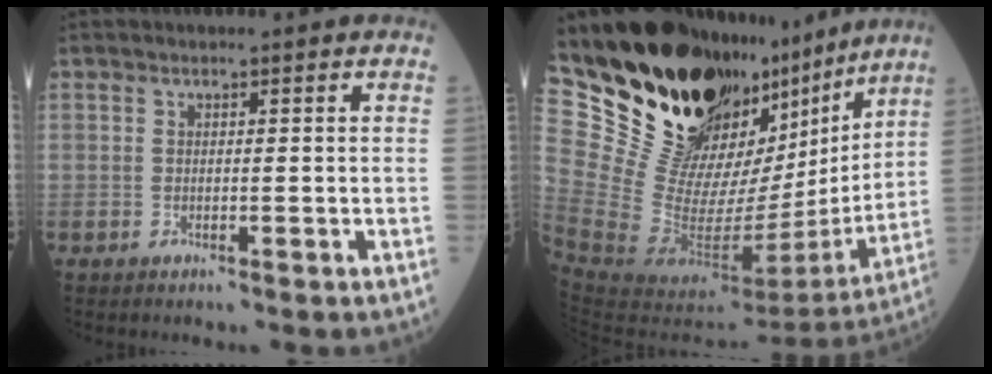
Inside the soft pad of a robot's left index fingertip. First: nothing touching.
{"total": 32.7, "force": [25.5, 12.6, 16.1], "torque": [-0.276, -0.020, 0.397]}